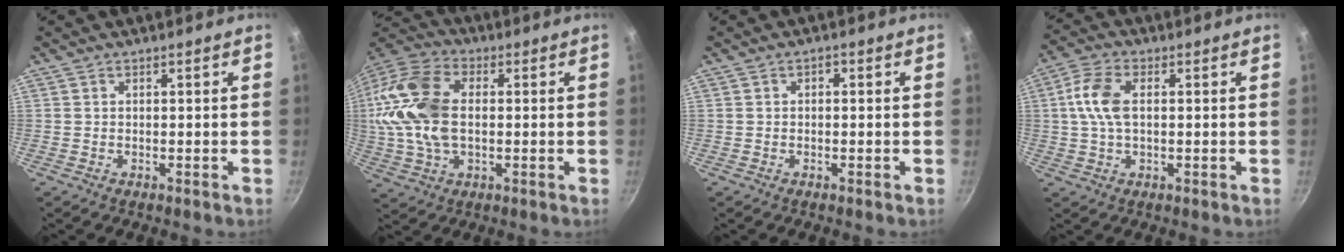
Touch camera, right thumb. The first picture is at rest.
{"total": 18.0, "force": [0.9, 11.4, 14.0], "torque": [-0.273, 0.022, 0.005]}
{"total": 1.0, "force": [0.1, 0.7, 0.7], "torque": [-0.010, 0.007, 0.000]}
{"total": 7.7, "force": [0.9, 4.4, 6.2], "torque": [-0.125, 0.018, 0.011]}